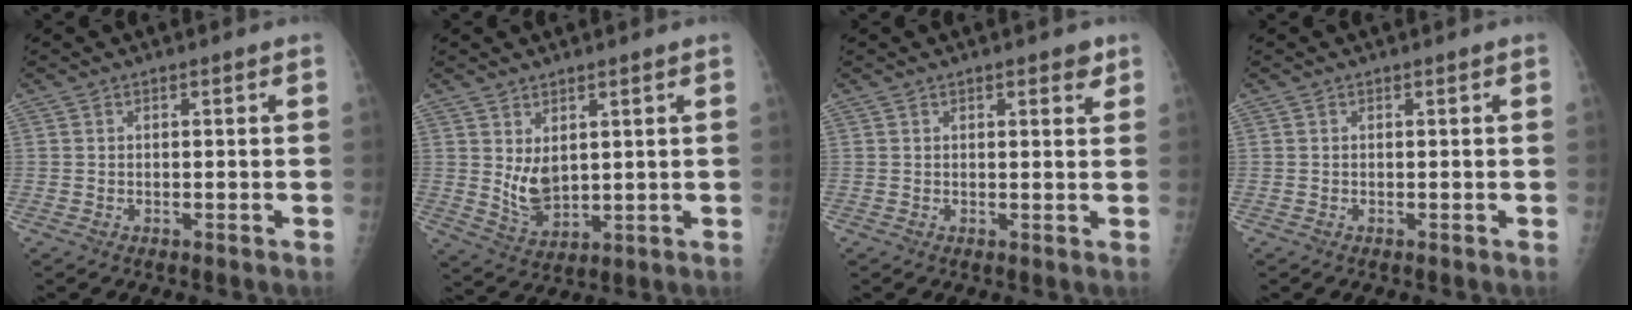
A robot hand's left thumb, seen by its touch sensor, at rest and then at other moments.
{"total": 6.2, "force": [1.9, 3.6, 4.6], "torque": [-0.069, -0.025, 0.048]}
{"total": 2.9, "force": [1.8, 1.2, 2.0], "torque": [-0.013, -0.007, 0.020]}
{"total": 0.0}